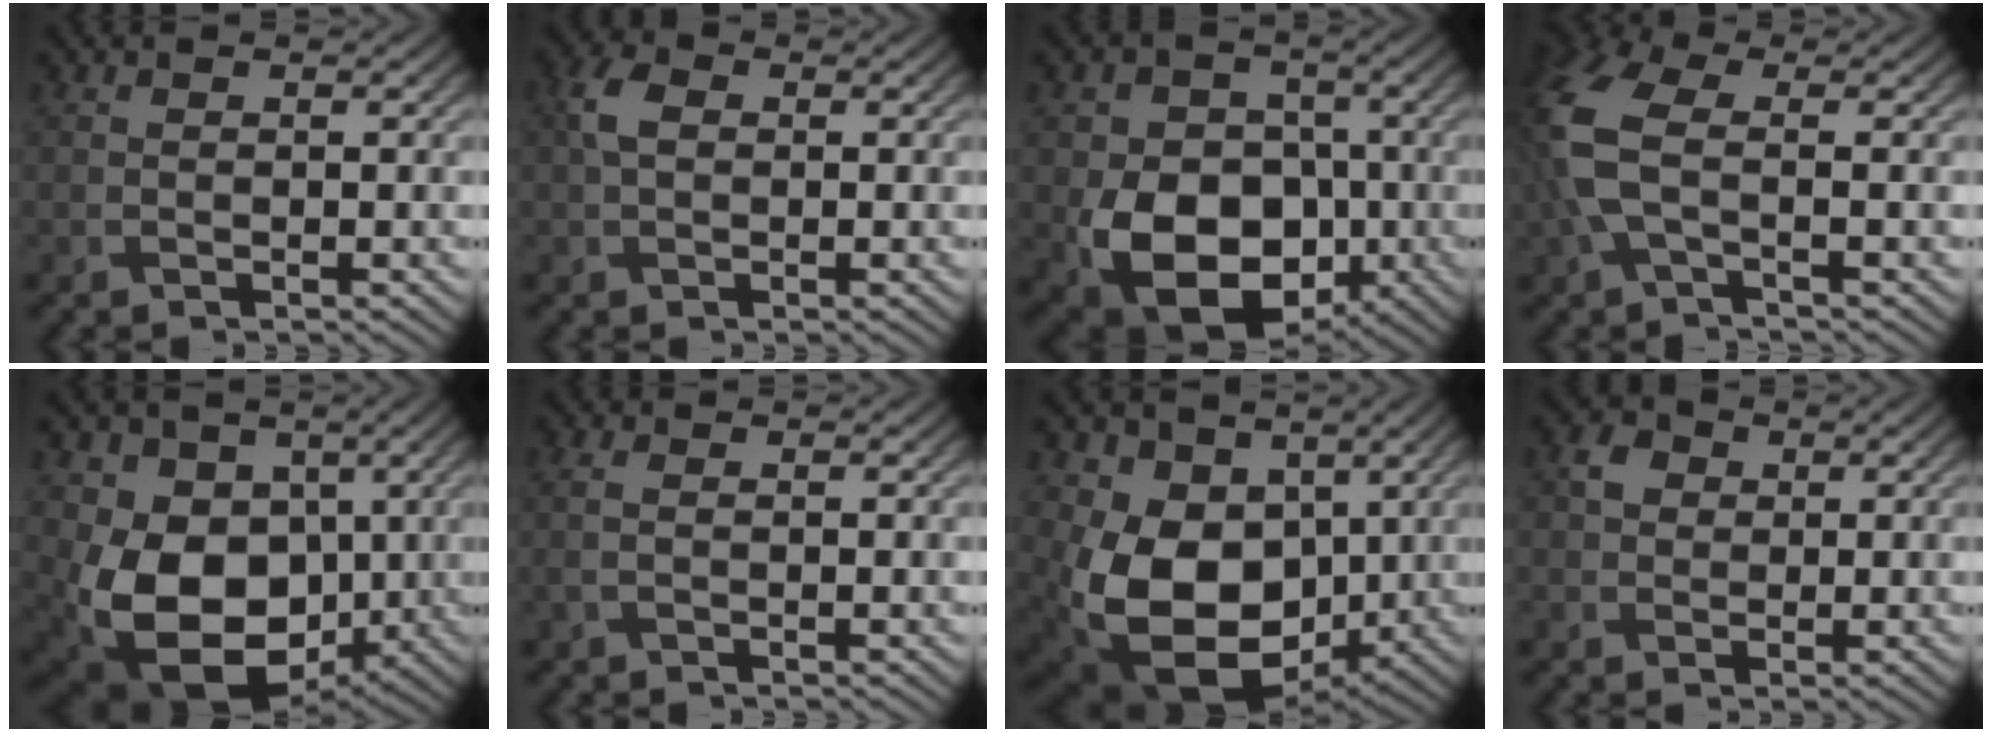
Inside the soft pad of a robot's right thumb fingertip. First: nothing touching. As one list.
[{"total": 3.2, "force": [0.5, 2.1, 2.3], "torque": [-0.056, 0.008, 0.002]}, {"total": 14.7, "force": [-4.3, 10.8, 8.9], "torque": [-0.136, -0.035, -0.087]}, {"total": 7.6, "force": [0.0, 3.6, 6.7], "torque": [-0.176, 0.010, -0.013]}, {"total": 14.3, "force": [-1.6, 10.7, 9.4], "torque": [-0.164, -0.032, -0.024]}, {"total": 1.6, "force": [0.1, 0.8, 1.4], "torque": [-0.042, 0.002, -0.002]}, {"total": 13.1, "force": [-0.3, 9.8, 8.7], "torque": [-0.185, -0.036, -0.006]}, {"total": 2.7, "force": [0.4, 2.4, 1.1], "torque": [-0.024, 0.004, 0.002]}]